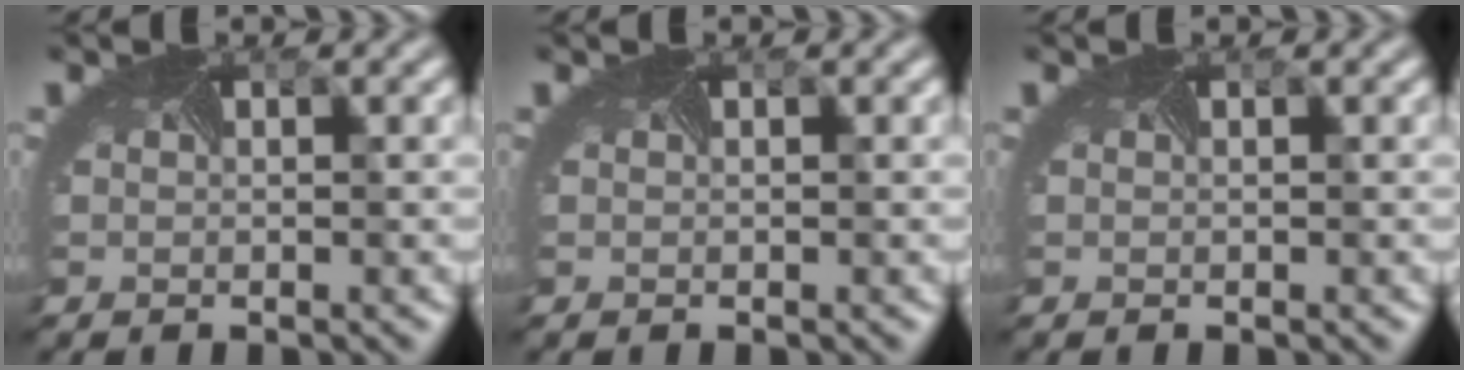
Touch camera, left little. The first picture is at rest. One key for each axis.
{"total": 0.0}
{"total": 0.0}